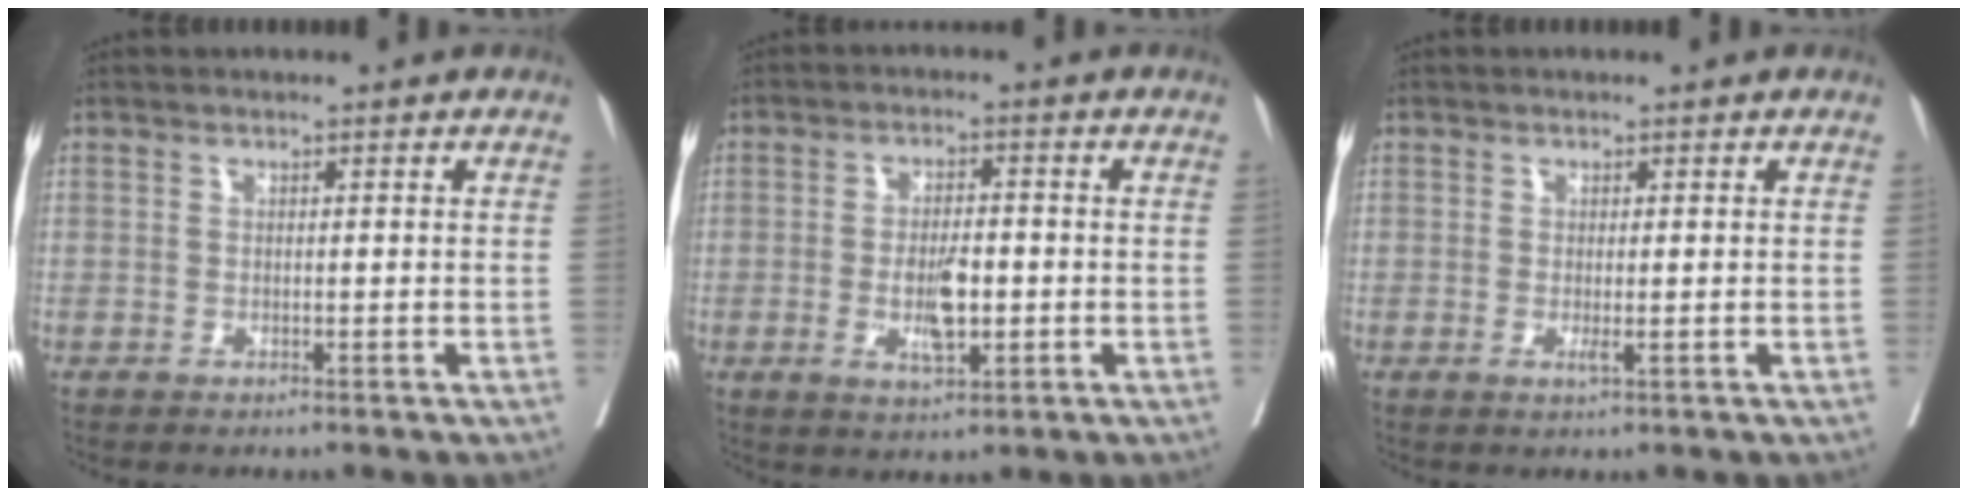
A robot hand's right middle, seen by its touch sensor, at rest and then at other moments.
{"total": 5.7, "force": [-1.2, 1.9, 5.3], "torque": [-0.097, -0.005, -0.016]}
{"total": 1.2, "force": [-0.2, 0.1, 1.1], "torque": [-0.023, -0.006, -0.002]}